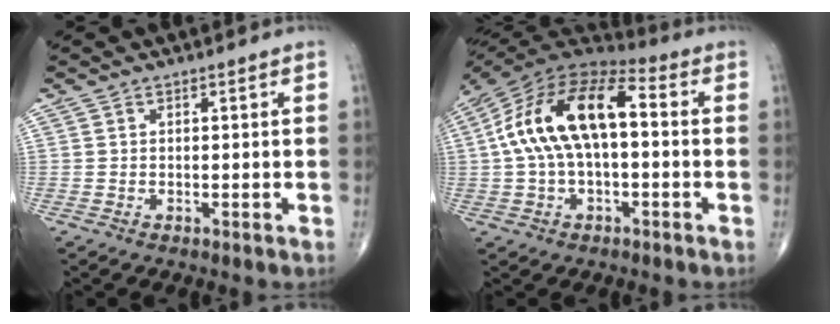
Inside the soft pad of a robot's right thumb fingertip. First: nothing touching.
{"total": 18.1, "force": [1.4, 9.2, 15.6], "torque": [-0.291, 0.045, 0.014]}